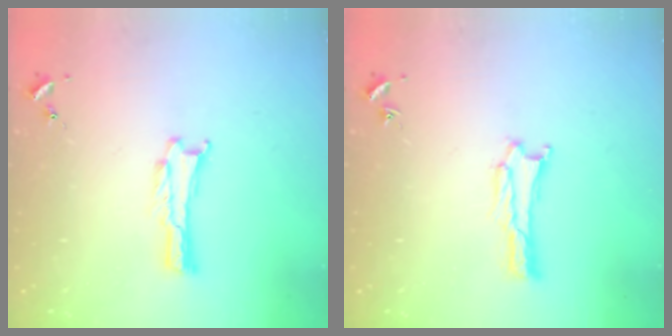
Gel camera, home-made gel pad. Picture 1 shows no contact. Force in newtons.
{"total": 1.9, "press": 1.9, "slide": 0.1}